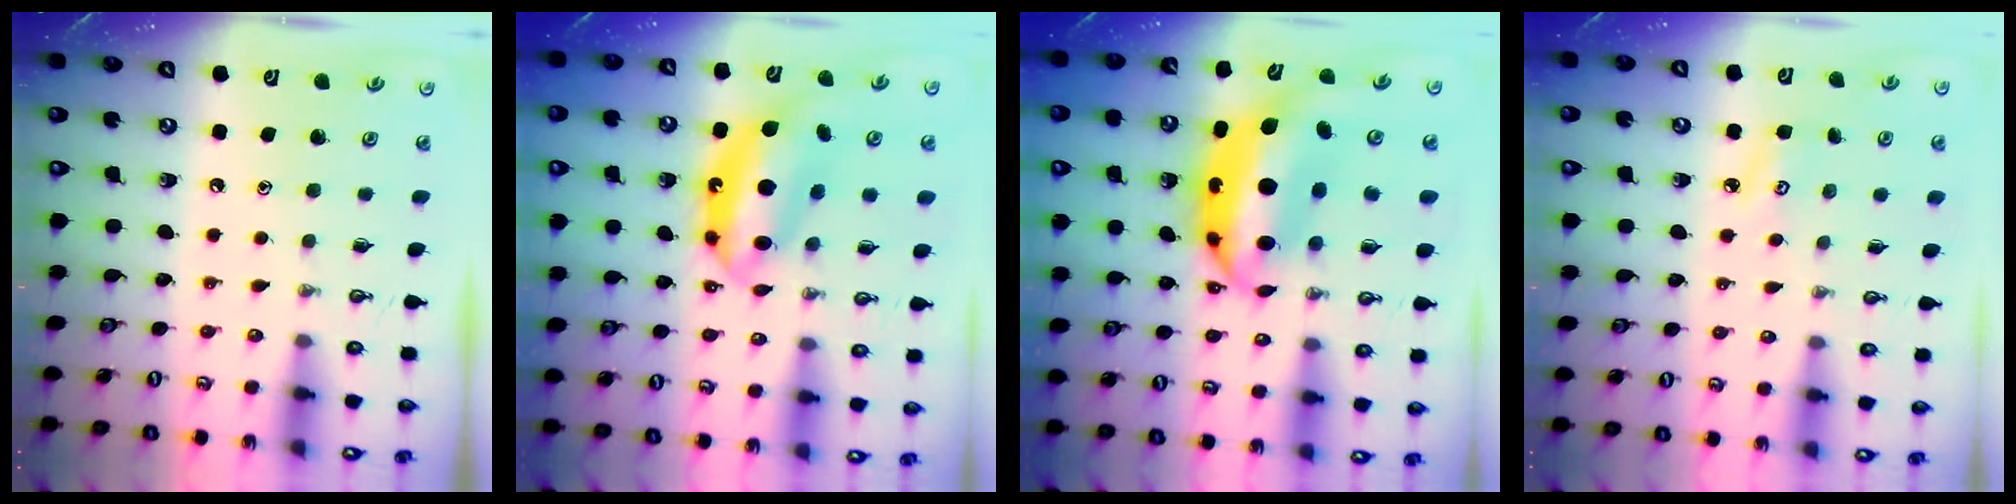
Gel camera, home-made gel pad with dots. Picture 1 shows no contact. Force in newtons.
{"total": 14.7, "press": 14.6, "slide": 1.1}
{"total": 13.1, "press": 13.0, "slide": 1.3}
{"total": 4.2, "press": 4.1, "slide": 0.4}